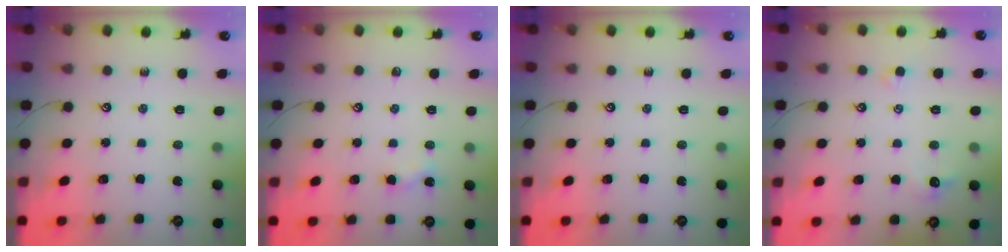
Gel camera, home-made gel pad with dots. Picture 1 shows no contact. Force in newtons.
{"total": 2.3, "press": 2.3, "slide": 0.2}
{"total": 0.0}
{"total": 1.2, "press": 1.0, "slide": 0.6}